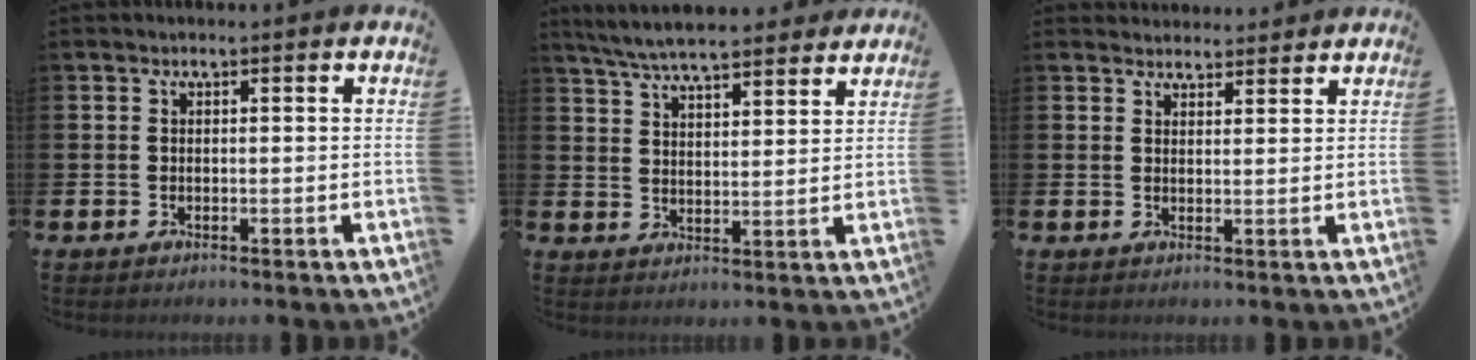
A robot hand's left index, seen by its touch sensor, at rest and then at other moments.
{"total": 6.8, "force": [6.4, 1.0, 2.0], "torque": [-0.051, -0.032, 0.114]}
{"total": 2.8, "force": [2.7, 0.8, -0.1], "torque": [0.011, -0.014, 0.046]}